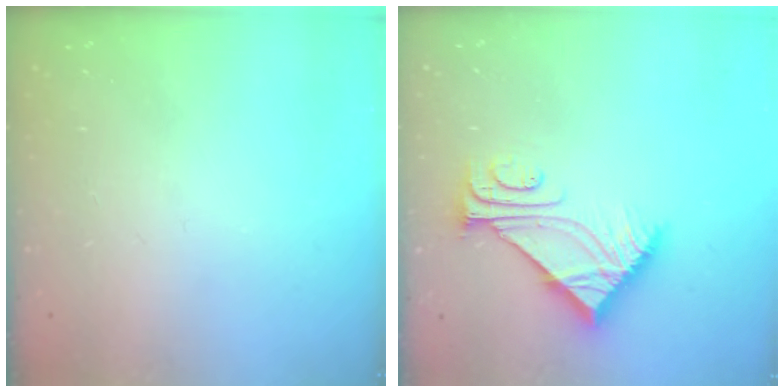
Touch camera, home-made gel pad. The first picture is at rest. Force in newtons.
{"total": 8.9, "press": 8.9, "slide": 0.2}